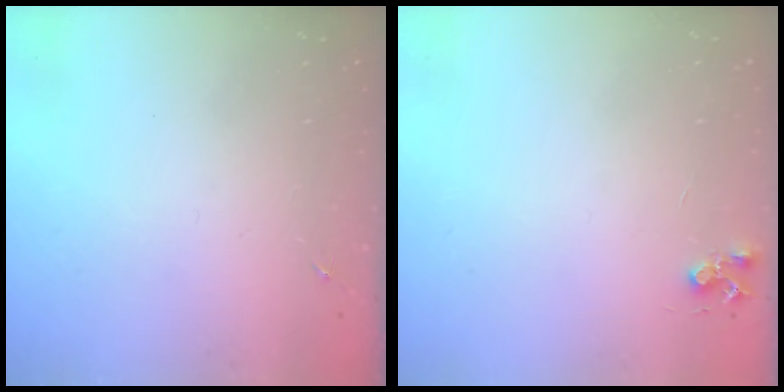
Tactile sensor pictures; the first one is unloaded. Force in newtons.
{"total": 4.6, "press": 4.5, "slide": 0.7}